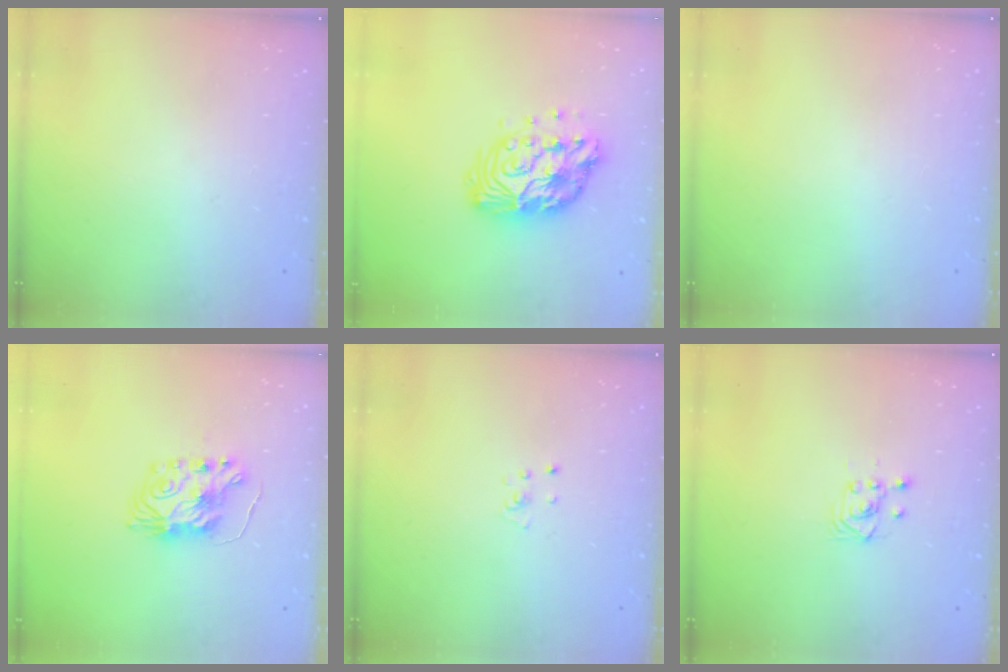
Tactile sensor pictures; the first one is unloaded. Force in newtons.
{"total": 14.6, "press": 14.5, "slide": 1.1}
{"total": 0.0}
{"total": 8.1, "press": 8.0, "slide": 0.8}
{"total": 2.6, "press": 2.6, "slide": 0.3}
{"total": 4.2, "press": 3.9, "slide": 1.7}